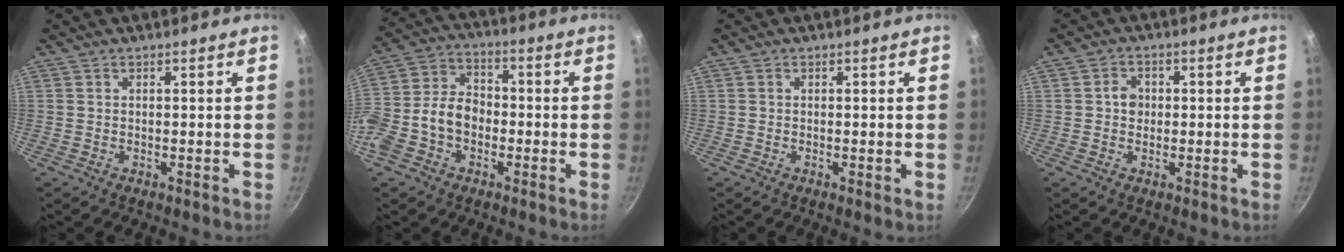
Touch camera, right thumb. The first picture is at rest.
{"total": 12.5, "force": [-3.2, 9.1, 7.9], "torque": [-0.134, 0.046, -0.072]}
{"total": 0.6, "force": [-0.1, 0.1, 0.6], "torque": [-0.011, -0.002, -0.003]}
{"total": 3.0, "force": [0.1, 2.5, 1.5], "torque": [-0.008, 0.007, -0.002]}